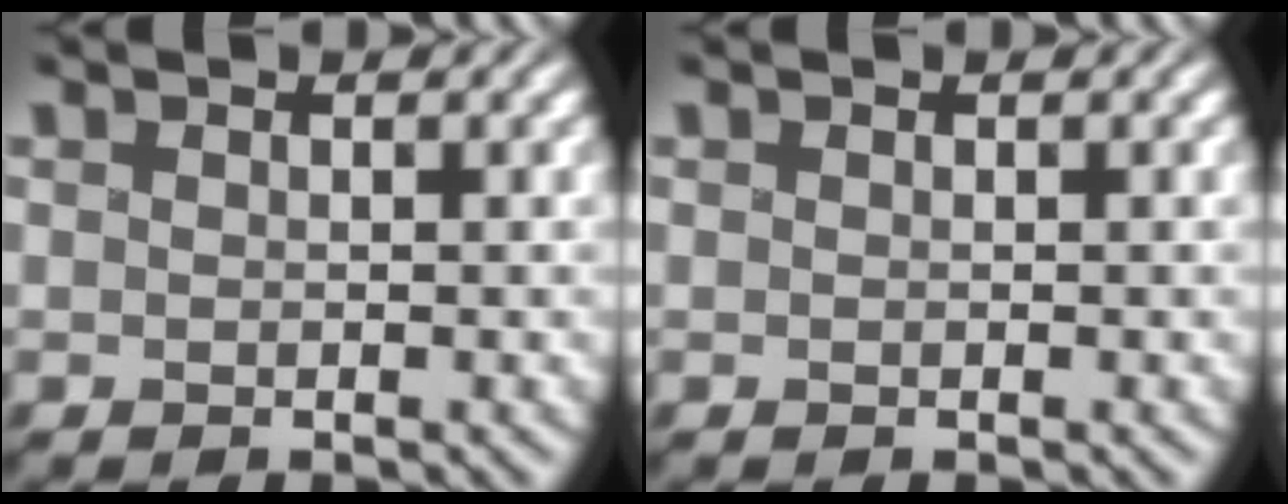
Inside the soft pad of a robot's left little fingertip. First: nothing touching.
{"total": 0.0}